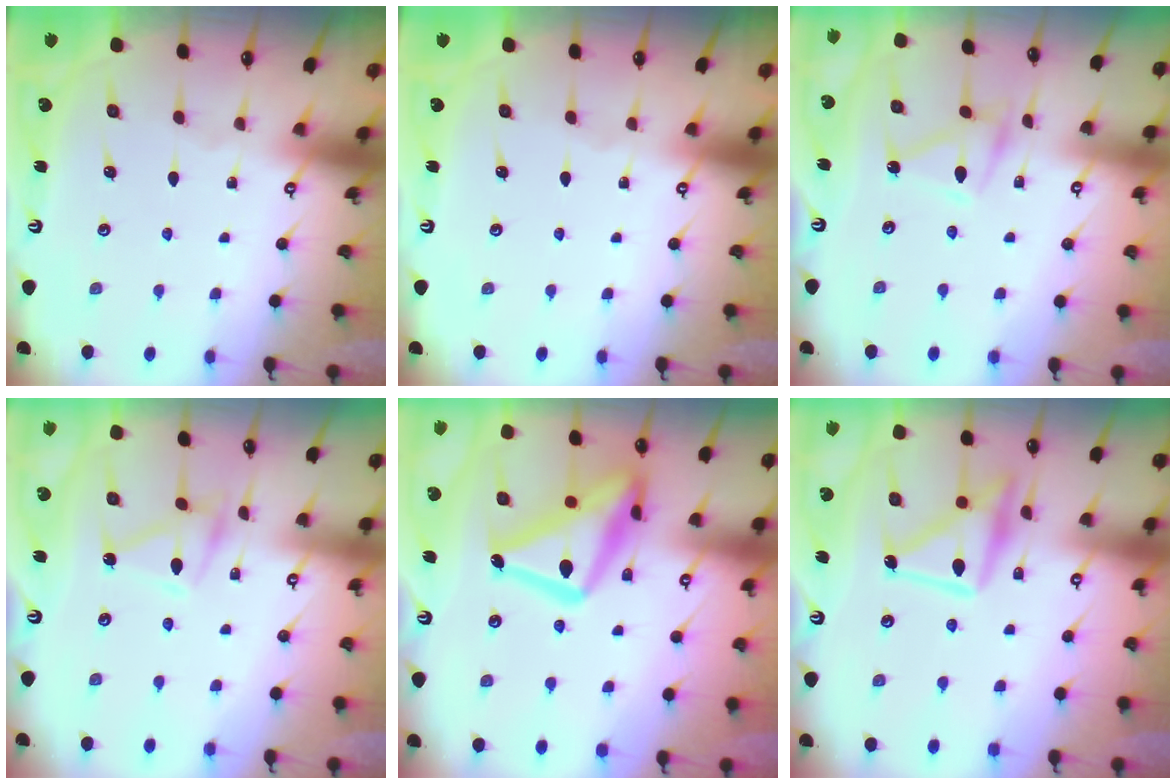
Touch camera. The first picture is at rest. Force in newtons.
{"total": 0.0}
{"total": 8.7, "press": 8.7, "slide": 0.3}
{"total": 8.7, "press": 8.7, "slide": 0.3}
{"total": 20.8, "press": 20.7, "slide": 1.6}
{"total": 14.1, "press": 14.1, "slide": 0.9}